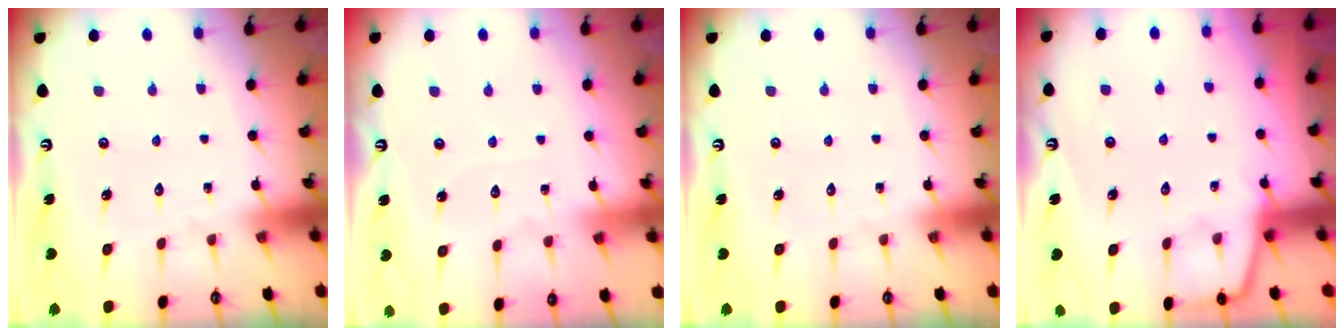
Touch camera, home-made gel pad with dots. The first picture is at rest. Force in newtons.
{"total": 2.9, "press": 2.9, "slide": 0.4}
{"total": 0.0}
{"total": 3.0, "press": 3.0, "slide": 0.3}